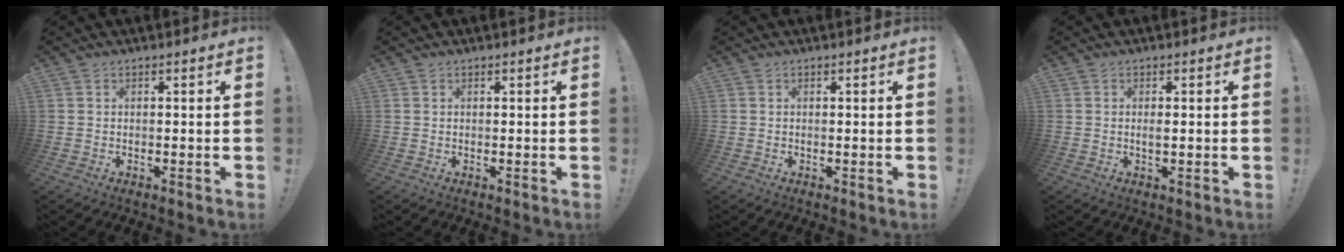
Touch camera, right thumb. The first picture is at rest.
{"total": 0.0}
{"total": 0.8, "force": [0.1, 0.8, -0.1], "torque": [0.003, 0.000, 0.002]}
{"total": 1.3, "force": [-0.1, 0.3, 1.3], "torque": [-0.023, -0.002, -0.003]}